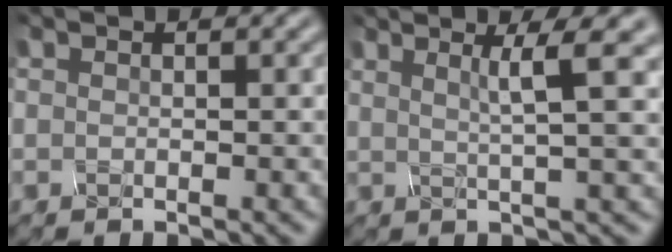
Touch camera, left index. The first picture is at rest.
{"total": 4.1, "force": [1.6, 0.2, 3.7], "torque": [-0.067, 0.005, 0.040]}